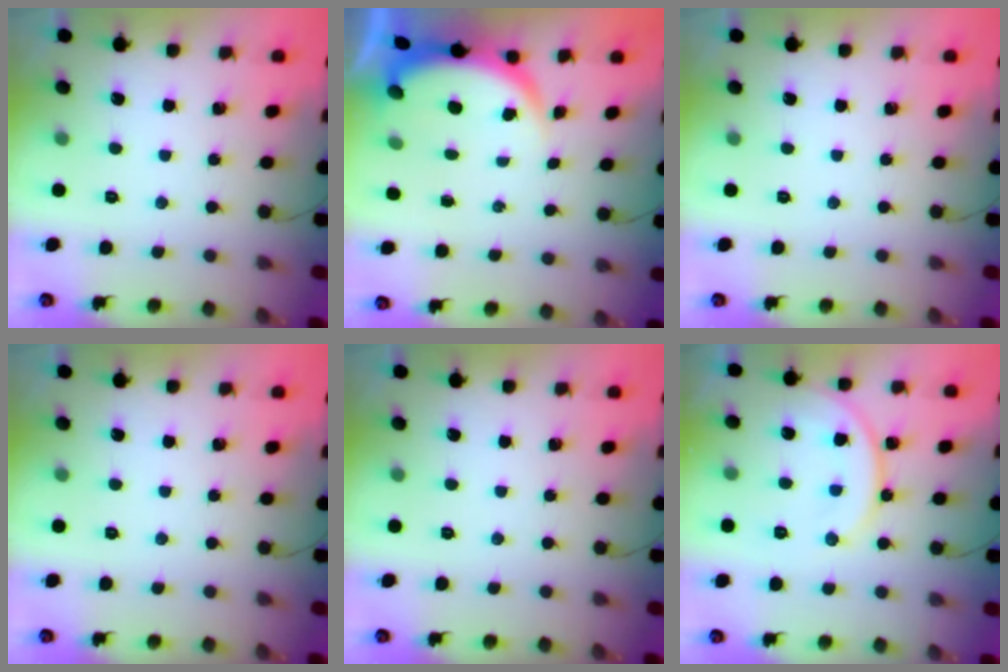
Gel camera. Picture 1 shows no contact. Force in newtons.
{"total": 4.5, "press": 4.2, "slide": 1.5}
{"total": 0.0}
{"total": 0.0}
{"total": 0.0}
{"total": 12.5, "press": 12.5, "slide": 1.2}